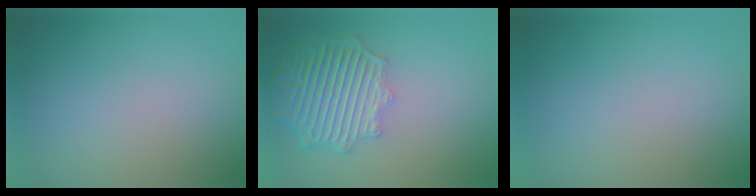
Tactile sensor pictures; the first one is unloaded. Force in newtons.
{"total": 6.2, "press": 5.0, "slide": 3.7}
{"total": 0.0}